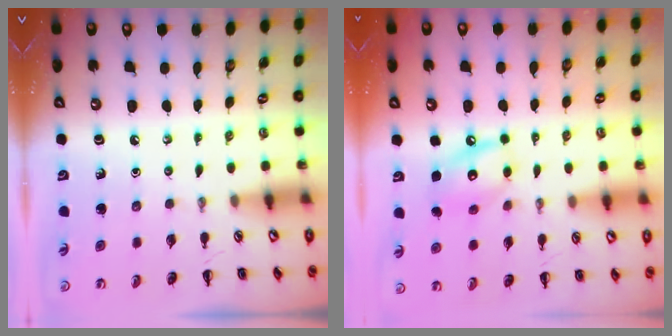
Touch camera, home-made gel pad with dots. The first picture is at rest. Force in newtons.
{"total": 10.8, "press": 10.8, "slide": 0.7}